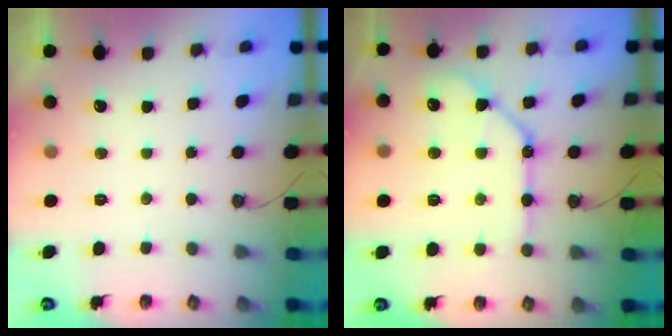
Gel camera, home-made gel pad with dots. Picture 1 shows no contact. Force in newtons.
{"total": 14.5, "press": 14.4, "slide": 1.8}